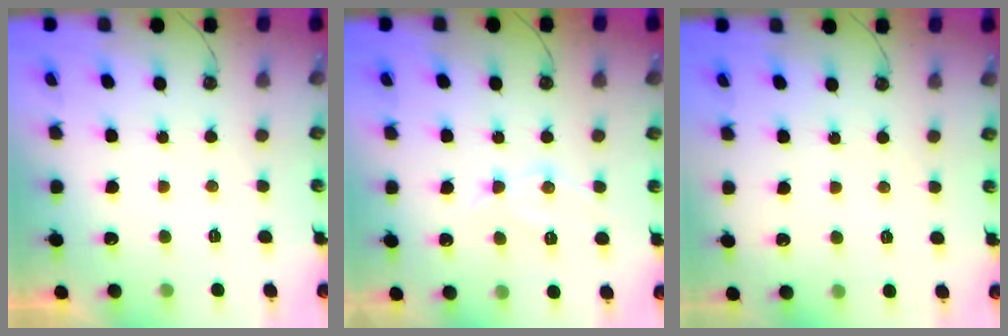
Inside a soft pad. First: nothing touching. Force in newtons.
{"total": 11.0, "press": 11.0, "slide": 0.8}
{"total": 2.2, "press": 2.1, "slide": 0.3}